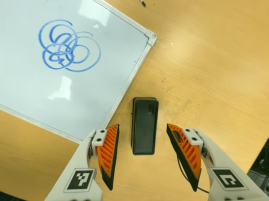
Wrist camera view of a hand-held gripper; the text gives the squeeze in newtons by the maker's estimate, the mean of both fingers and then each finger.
{"total": 0.0}